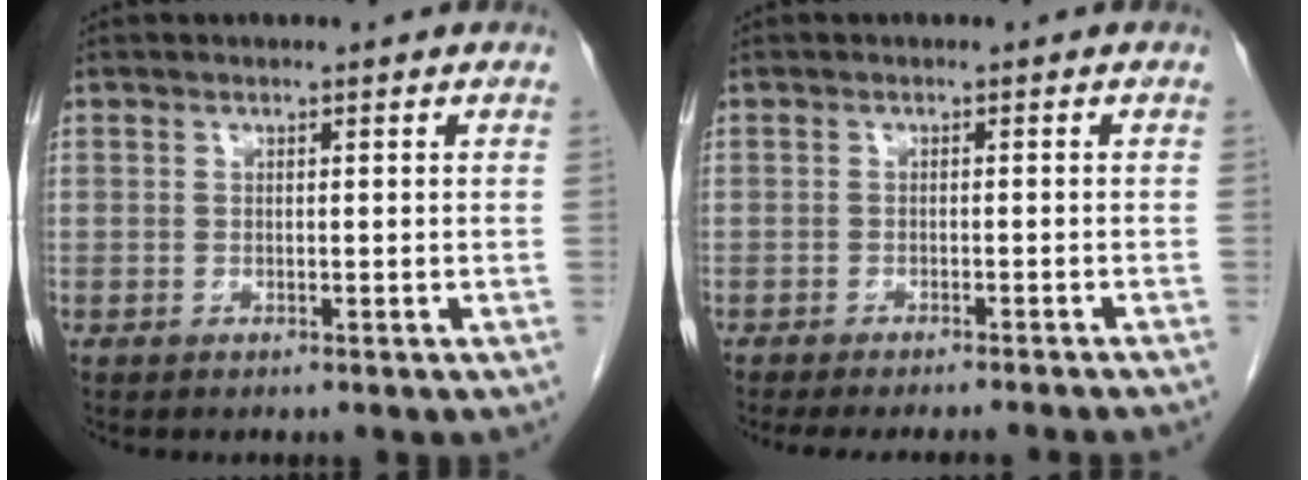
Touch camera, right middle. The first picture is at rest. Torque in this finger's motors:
{"motor_torque": [0.72, -0.67, 0.06, 0.05]}